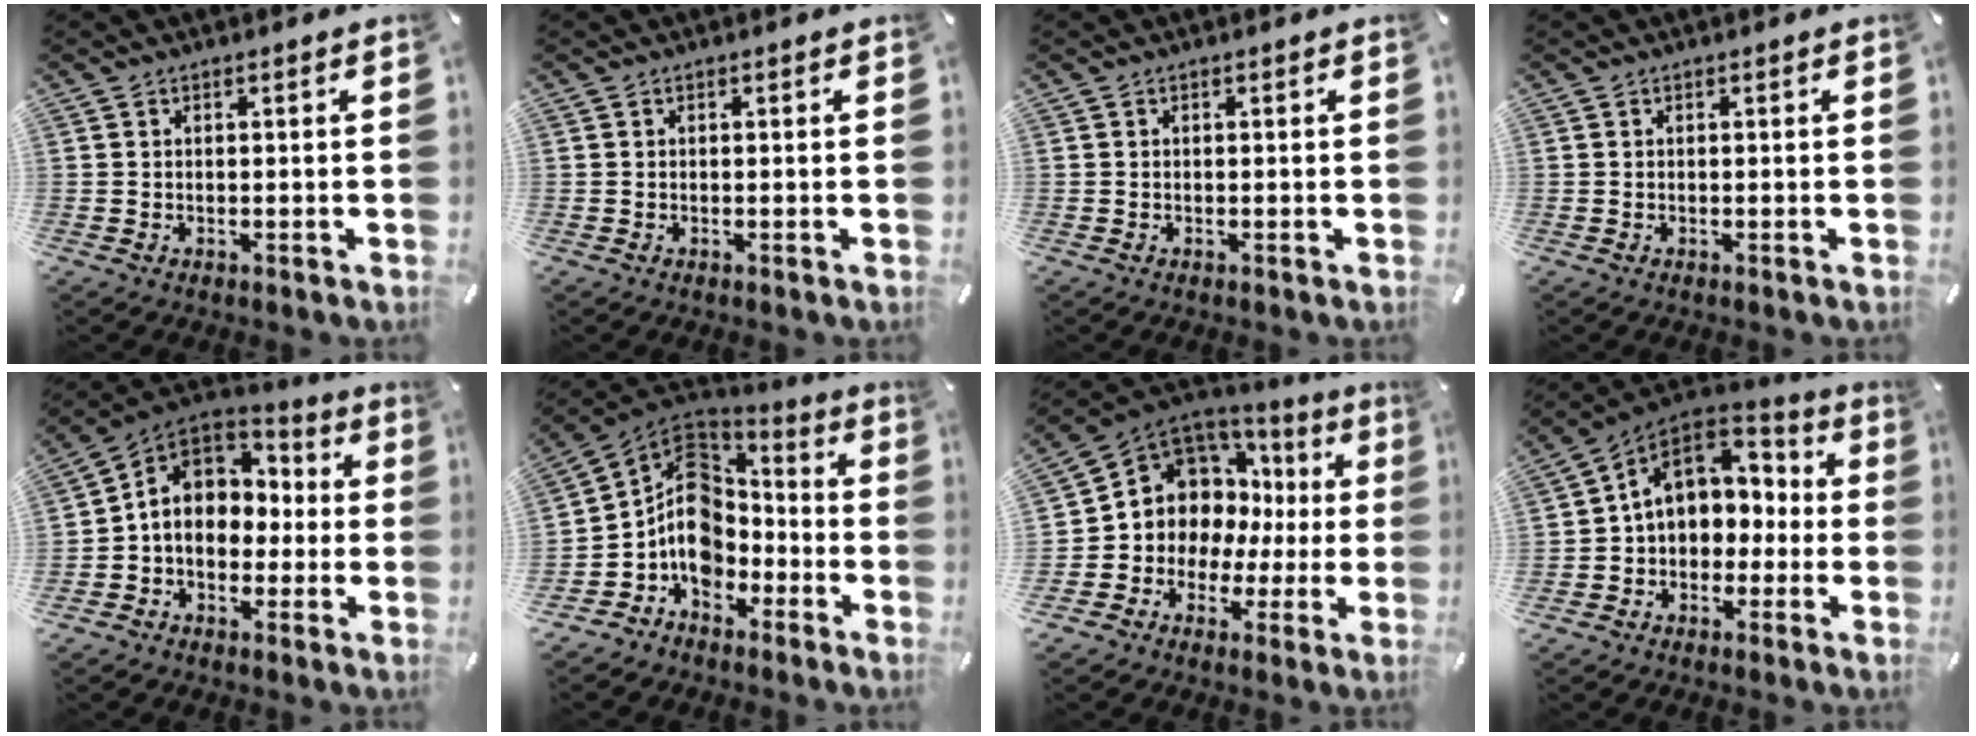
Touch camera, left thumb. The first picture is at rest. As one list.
[{"total": 0.0}, {"total": 0.0}, {"total": 0.0}, {"total": 9.6, "force": [0.0, 8.4, 4.8], "torque": [-0.101, 0.013, 0.002]}, {"total": 12.7, "force": [-2.8, 10.8, 6.1], "torque": [-0.120, 0.014, -0.050]}, {"total": 9.3, "force": [1.6, 8.9, 2.1], "torque": [-0.046, -0.037, 0.041]}, {"total": 10.3, "force": [1.6, 8.9, 5.0], "torque": [-0.087, 0.001, 0.032]}]